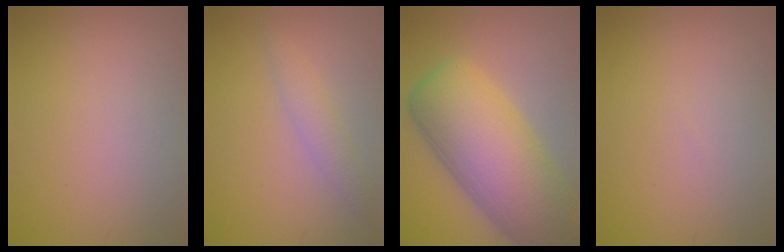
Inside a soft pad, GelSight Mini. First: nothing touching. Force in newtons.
{"total": 1.9, "press": 1.9, "slide": 0.1}
{"total": 13.0, "press": 12.9, "slide": 0.7}
{"total": 0.0}